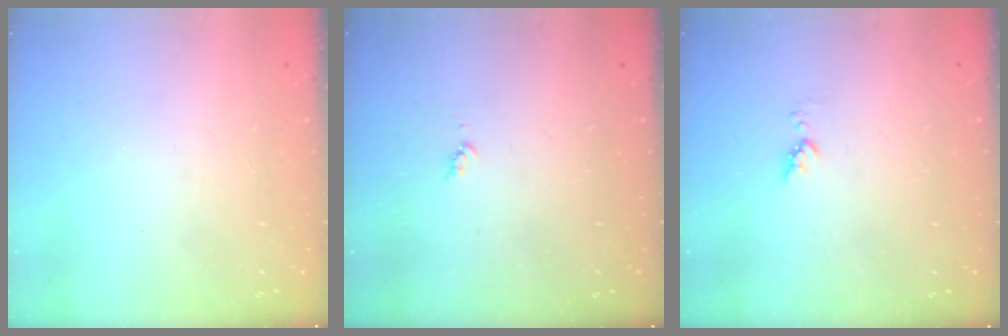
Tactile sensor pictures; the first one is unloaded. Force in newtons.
{"total": 3.6, "press": 3.6, "slide": 0.5}
{"total": 3.3, "press": 3.3, "slide": 0.4}